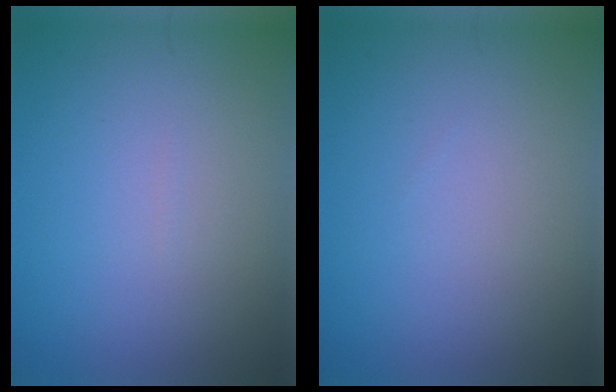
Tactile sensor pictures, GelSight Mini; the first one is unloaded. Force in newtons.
{"total": 0.0}